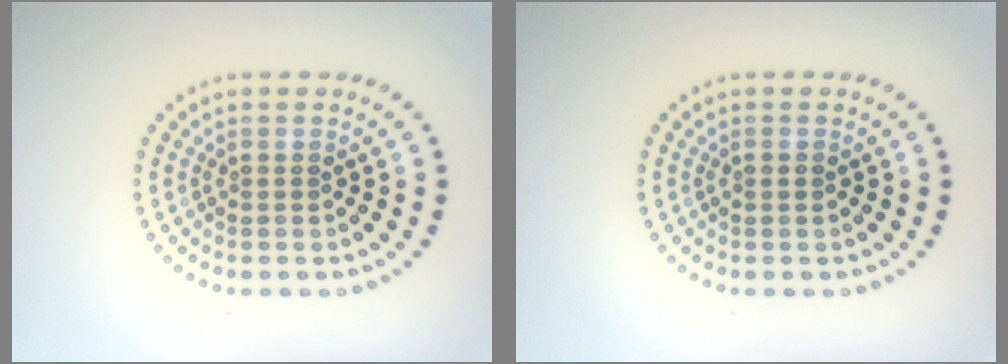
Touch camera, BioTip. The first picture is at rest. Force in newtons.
{"total": 0.8, "press": 0.8, "slide": 0.1}